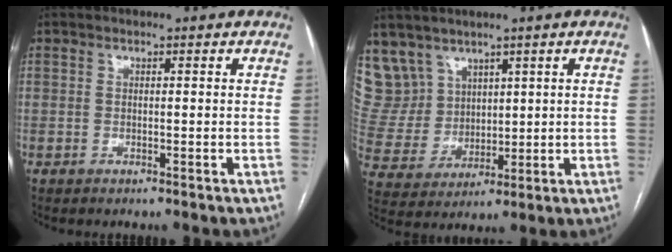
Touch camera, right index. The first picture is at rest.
{"total": 9.1, "force": [6.2, 6.6, 0.6], "torque": [-0.029, 0.028, 0.147]}